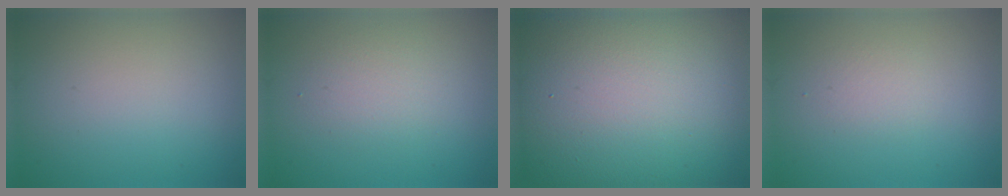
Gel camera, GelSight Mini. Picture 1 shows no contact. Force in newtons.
{"total": 1.8, "press": 1.8, "slide": 0.0}
{"total": 22.3, "press": 22.3, "slide": 1.1}
{"total": 1.1, "press": 1.1, "slide": 0.1}